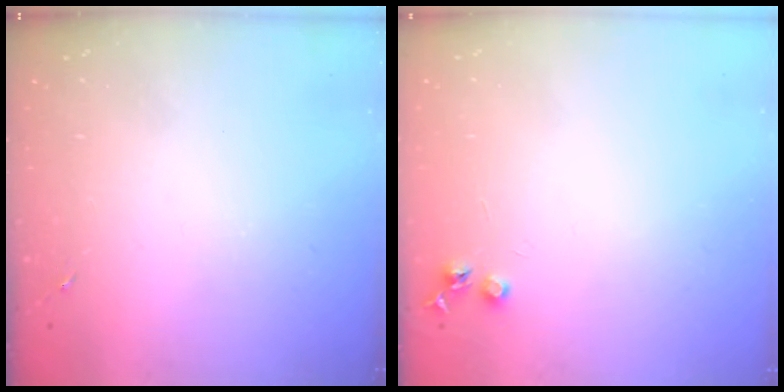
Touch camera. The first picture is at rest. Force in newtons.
{"total": 4.9, "press": 4.9, "slide": 0.6}